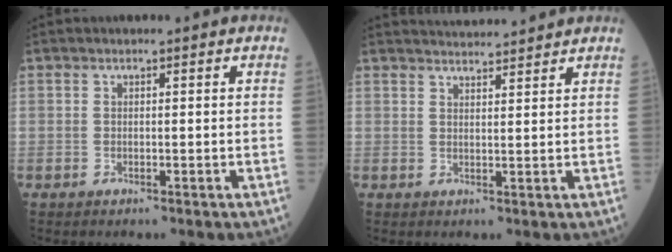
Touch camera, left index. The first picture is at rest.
{"total": 6.2, "force": [6.1, 0.0, 1.1], "torque": [-0.022, 0.025, 0.084]}